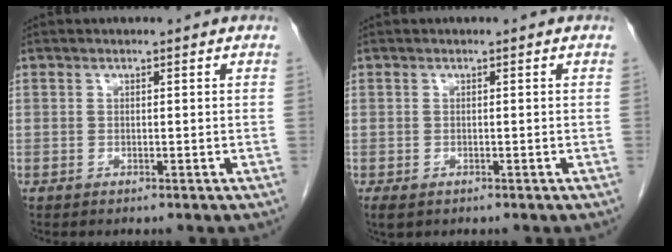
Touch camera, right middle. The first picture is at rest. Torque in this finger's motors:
{"motor_torque": [0.16, 0.09, -0.01, 0.02]}